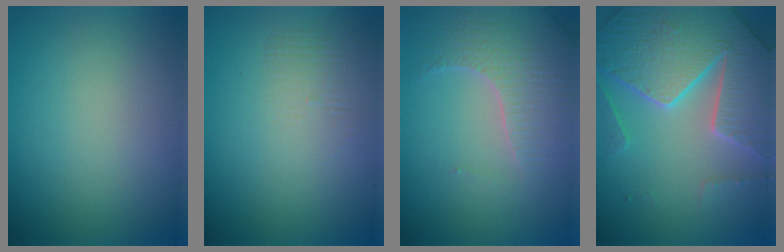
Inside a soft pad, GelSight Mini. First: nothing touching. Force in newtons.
{"total": 1.2, "press": 0.1, "slide": 1.2}
{"total": 4.0, "press": 3.9, "slide": 1.1}
{"total": 7.5, "press": 7.2, "slide": 2.1}